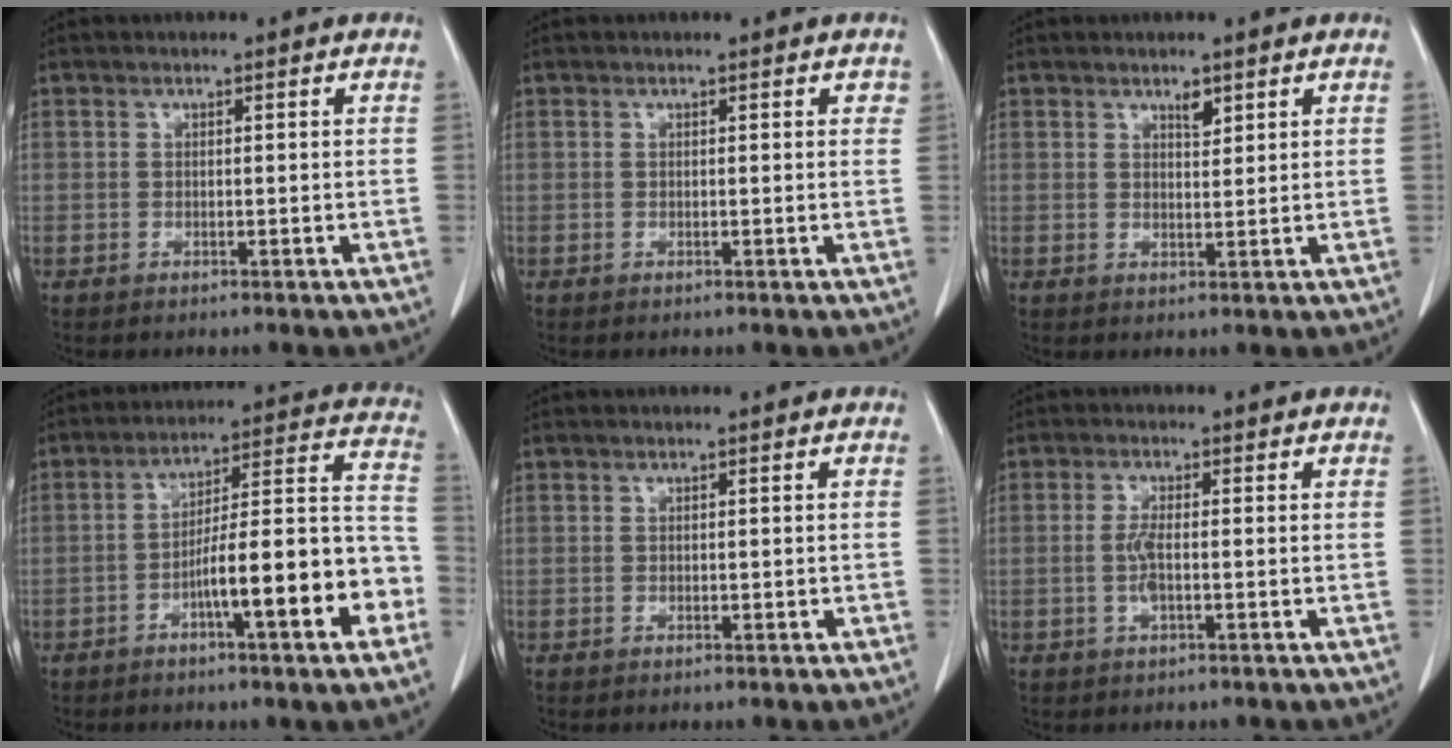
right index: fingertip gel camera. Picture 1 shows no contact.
{"total": 0.8, "force": [0.4, 0.5, 0.4], "torque": [-0.002, 0.002, 0.001]}
{"total": 1.9, "force": [1.3, 0.7, 1.1], "torque": [-0.020, -0.004, 0.023]}
{"total": 16.0, "force": [-6.1, 1.8, 14.7], "torque": [-0.208, 0.026, -0.091]}
{"total": 0.6, "force": [-0.1, 0.4, 0.5], "torque": [-0.008, 0.005, 0.002]}
{"total": 2.8, "force": [-0.5, 0.6, 2.7], "torque": [-0.064, -0.001, -0.011]}